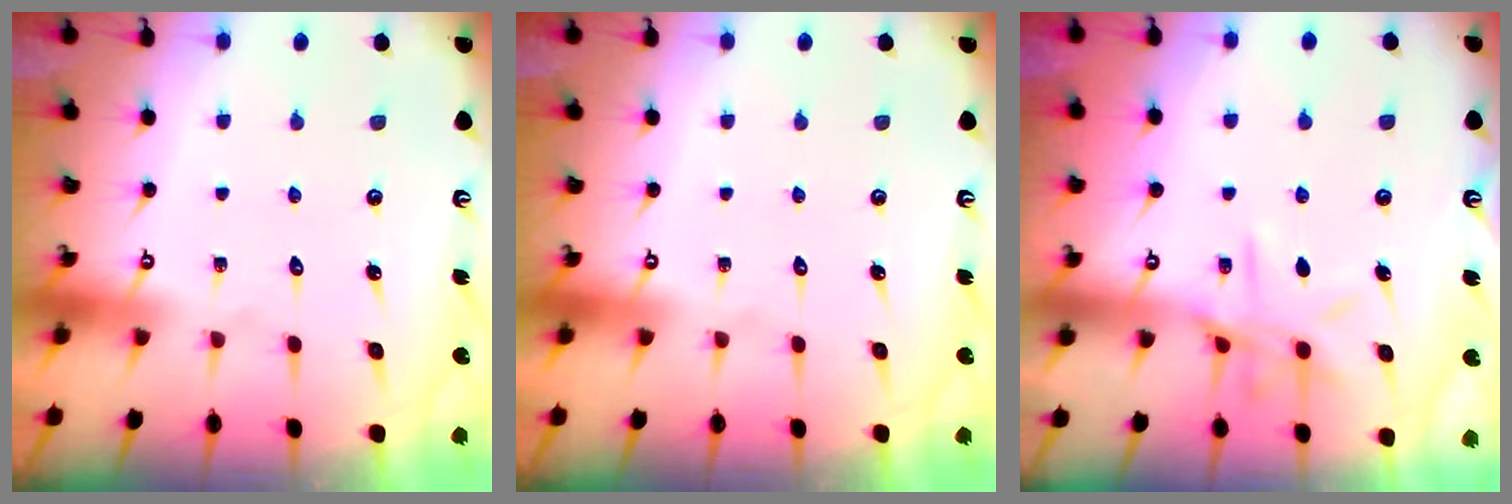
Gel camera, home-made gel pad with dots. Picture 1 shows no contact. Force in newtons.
{"total": 0.0}
{"total": 10.5, "press": 10.4, "slide": 0.9}